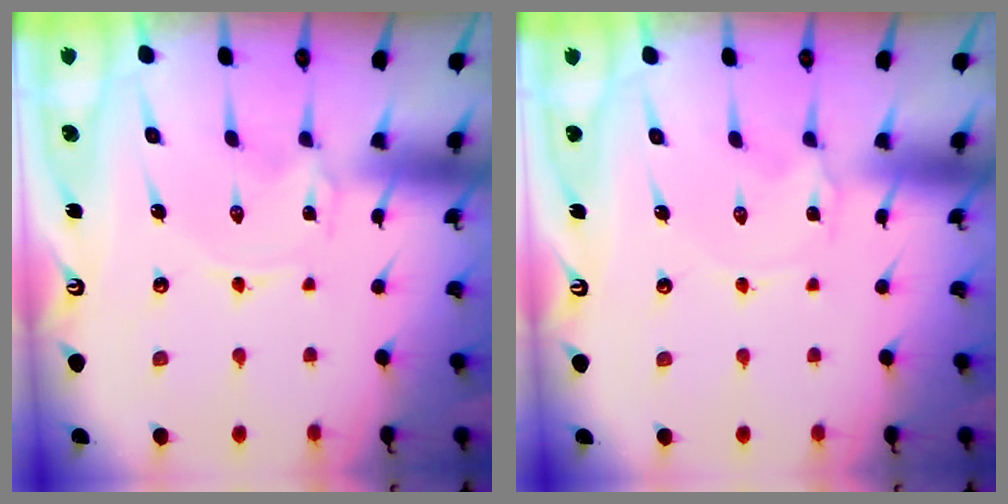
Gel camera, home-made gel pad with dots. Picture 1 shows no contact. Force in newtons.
{"total": 3.1, "press": 3.1, "slide": 0.3}